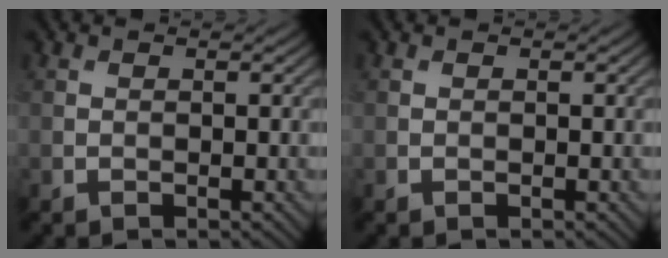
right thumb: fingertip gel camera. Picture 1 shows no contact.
{"total": 0.0}